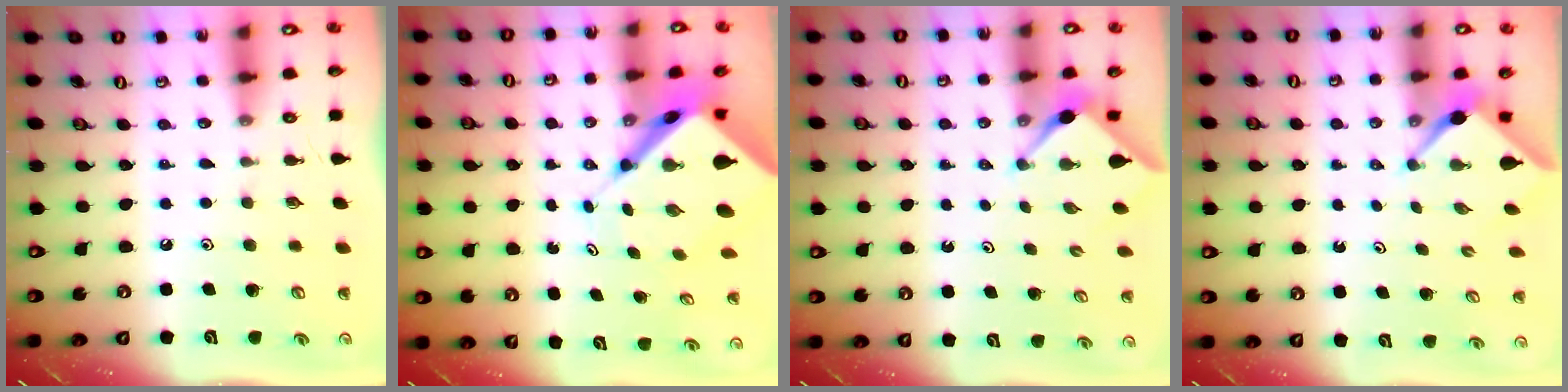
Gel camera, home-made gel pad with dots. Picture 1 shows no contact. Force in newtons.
{"total": 8.9, "press": 8.9, "slide": 0.8}
{"total": 3.0, "press": 2.9, "slide": 0.4}
{"total": 2.4, "press": 2.4, "slide": 0.2}